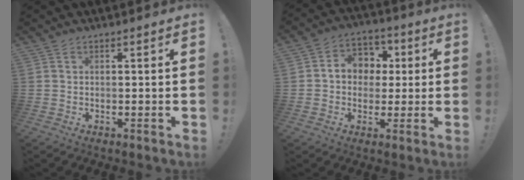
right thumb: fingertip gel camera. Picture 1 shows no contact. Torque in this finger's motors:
{"motor_torque": [1.31, 1.27, 0.69, -0.18, 0.00]}